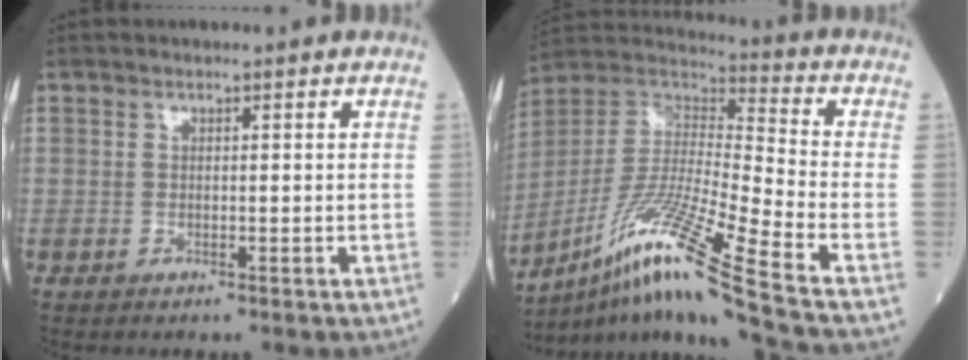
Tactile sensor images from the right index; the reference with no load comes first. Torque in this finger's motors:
{"motor_torque": [0.17, -0.16, 0.43, 0.15]}